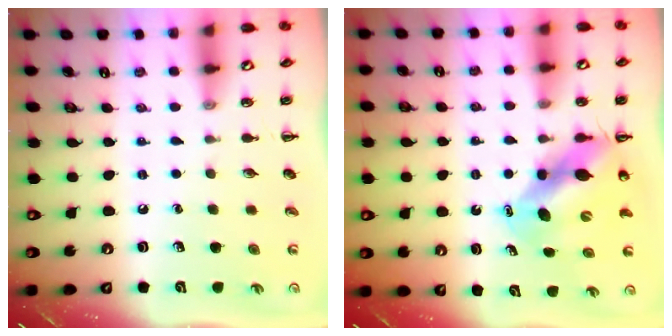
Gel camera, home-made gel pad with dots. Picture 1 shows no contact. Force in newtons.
{"total": 10.0, "press": 9.6, "slide": 2.7}